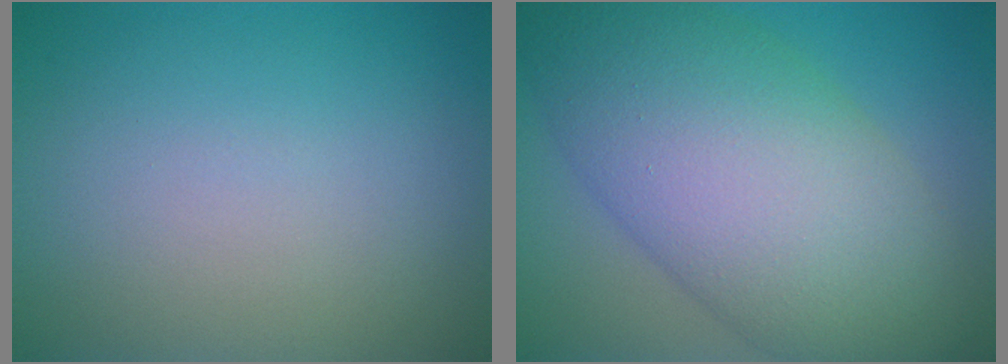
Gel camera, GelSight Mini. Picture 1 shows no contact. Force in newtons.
{"total": 13.0, "press": 13.0, "slide": 0.2}